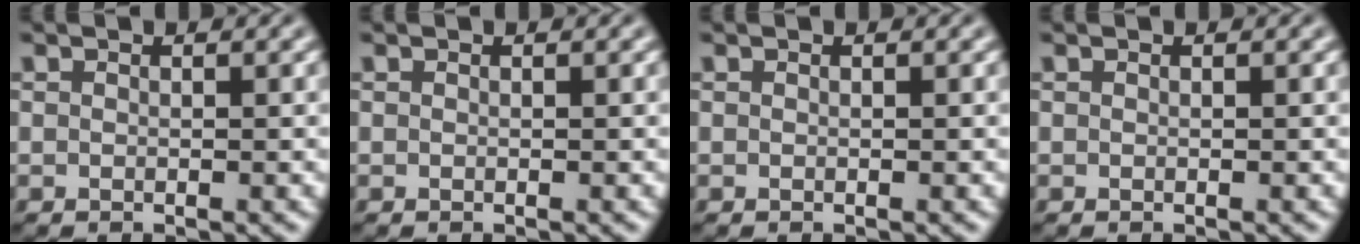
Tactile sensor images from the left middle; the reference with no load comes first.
{"total": 0.0}
{"total": 0.0}
{"total": 0.0}